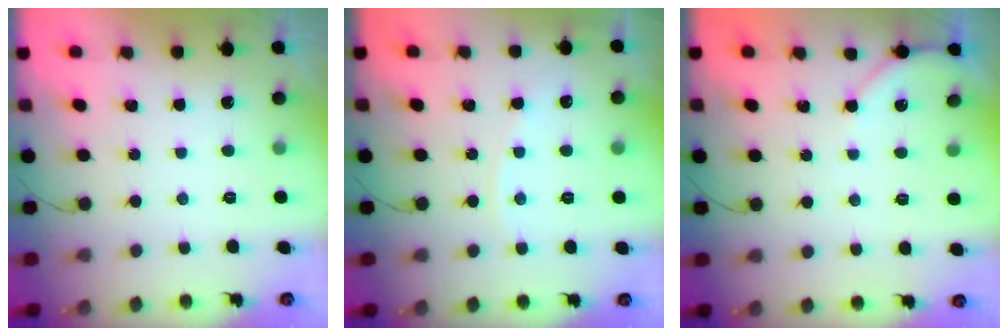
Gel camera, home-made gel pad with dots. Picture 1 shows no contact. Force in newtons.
{"total": 4.2, "press": 4.1, "slide": 0.6}
{"total": 3.5, "press": 3.4, "slide": 0.4}